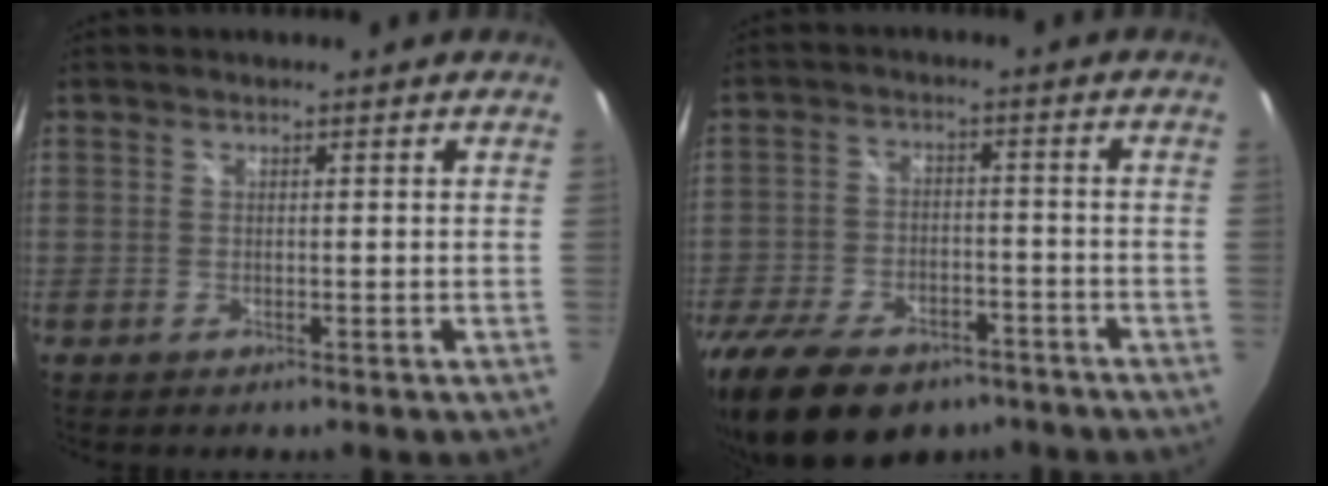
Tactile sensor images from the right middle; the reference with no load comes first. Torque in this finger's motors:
{"motor_torque": [1.30, -0.84, 0.40, 0.20]}